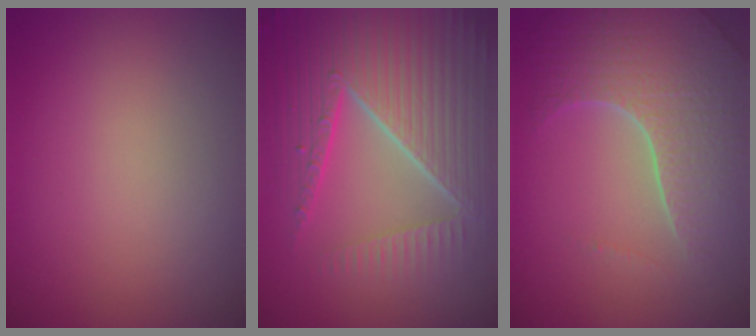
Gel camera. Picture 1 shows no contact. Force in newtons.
{"total": 8.8, "press": 6.1, "slide": 6.4}
{"total": 6.7, "press": 5.1, "slide": 4.3}